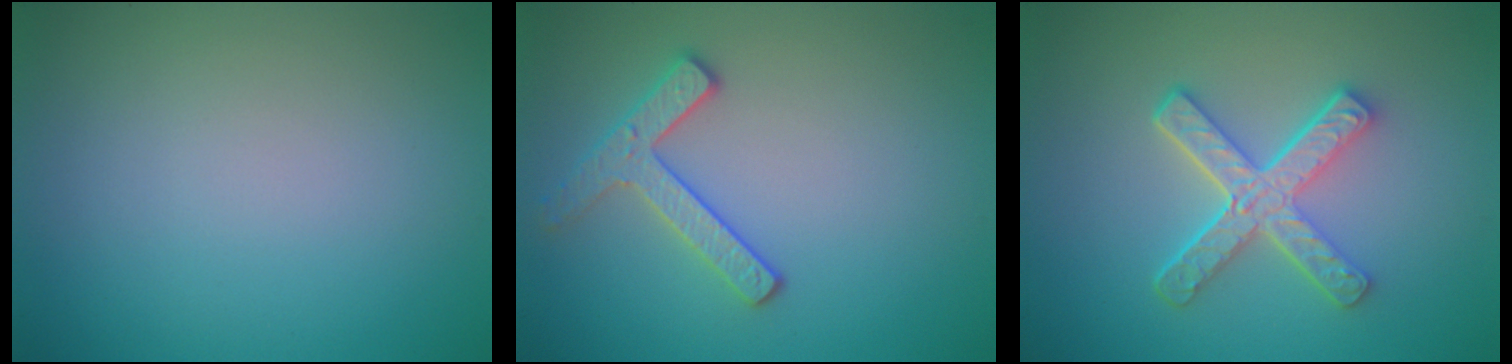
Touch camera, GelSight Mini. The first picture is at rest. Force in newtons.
{"total": 2.5, "press": 2.4, "slide": 0.5}
{"total": 5.1, "press": 3.7, "slide": 3.4}